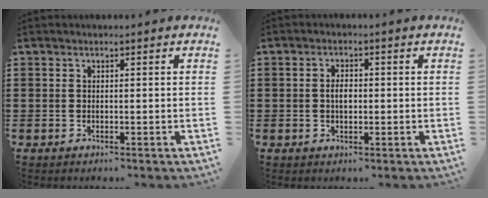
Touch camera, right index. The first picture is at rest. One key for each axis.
{"total": 2.4, "fx": -0.1, "fy": 1.1, "fz": 2.2, "tx": -0.043, "ty": 0.003, "tz": -0.003}